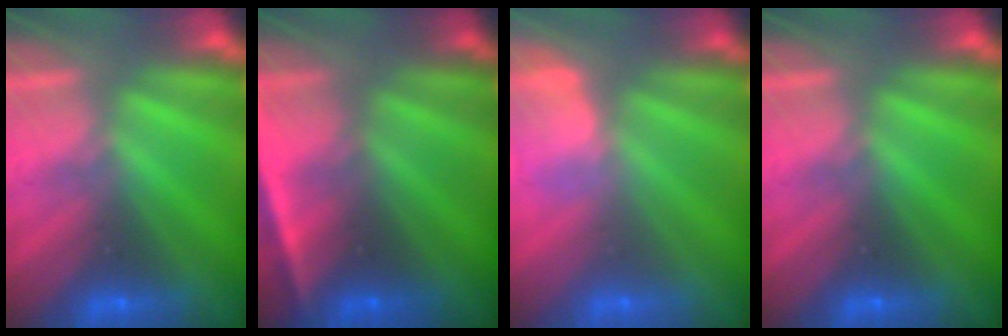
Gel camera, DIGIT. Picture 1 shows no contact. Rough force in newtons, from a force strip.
{"total": 4.9}
{"total": 2.9}
{"total": 0.0}